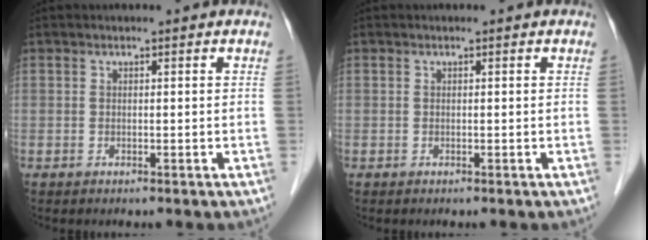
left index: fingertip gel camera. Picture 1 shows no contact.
{"total": 0.0}